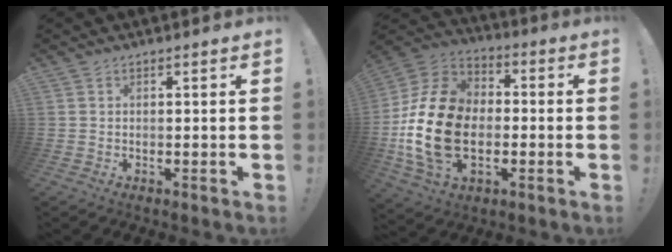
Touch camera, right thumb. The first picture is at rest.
{"total": 23.0, "force": [-3.3, 16.1, 16.2], "torque": [-0.313, 0.030, -0.045]}